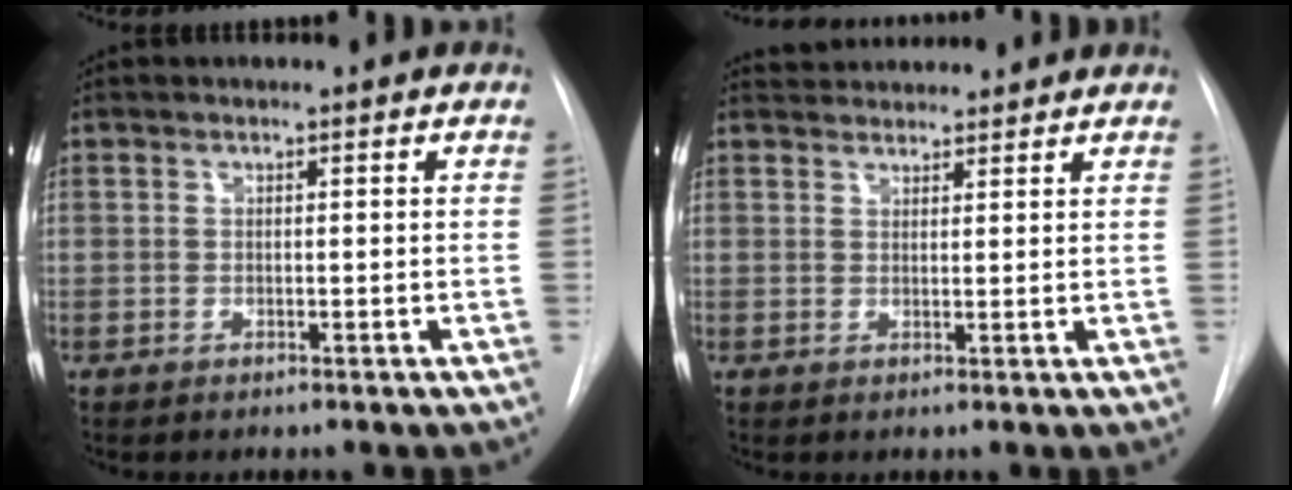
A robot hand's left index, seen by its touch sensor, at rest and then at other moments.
{"total": 5.7, "force": [5.5, 1.1, 0.6], "torque": [-0.008, 0.033, 0.076]}